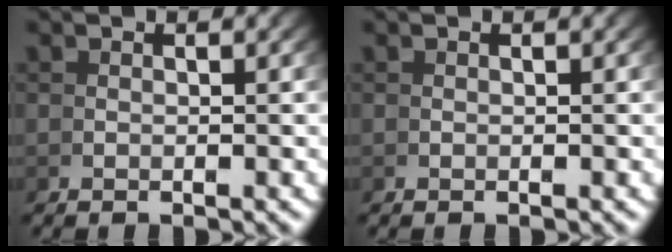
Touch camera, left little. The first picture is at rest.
{"total": 0.0}